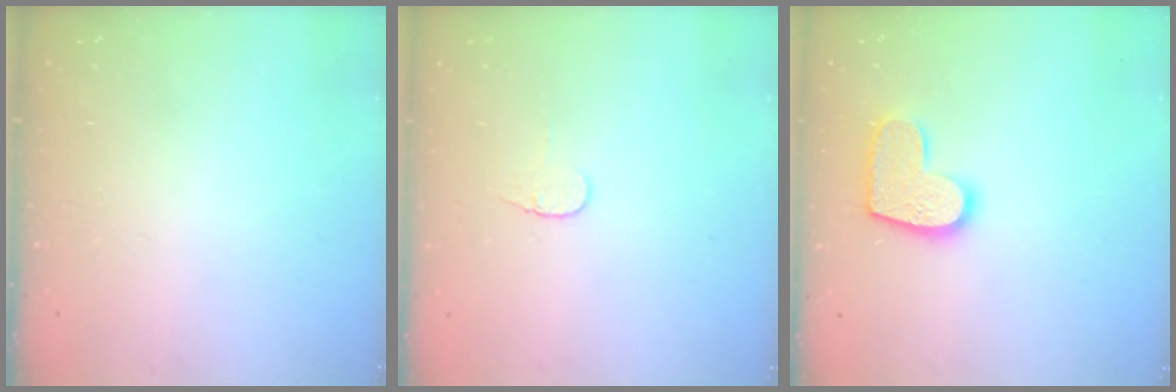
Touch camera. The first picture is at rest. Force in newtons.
{"total": 3.7, "press": 3.6, "slide": 0.4}
{"total": 12.1, "press": 12.0, "slide": 0.6}